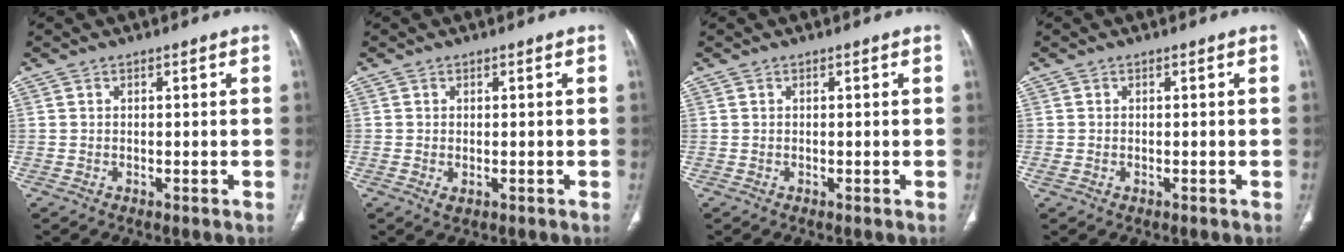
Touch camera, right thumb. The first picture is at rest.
{"total": 1.2, "force": [-0.3, 0.7, 0.9], "torque": [-0.018, -0.004, -0.001]}
{"total": 0.0}
{"total": 0.8, "force": [-0.2, 0.6, 0.5], "torque": [-0.021, 0.000, -0.001]}